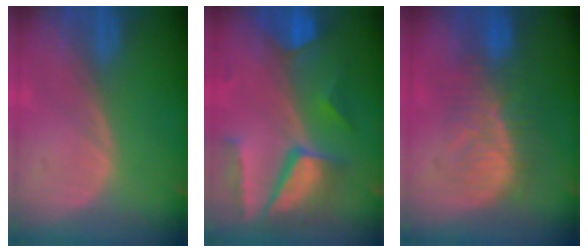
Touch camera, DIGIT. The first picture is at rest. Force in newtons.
{"total": 10.4, "press": 8.8, "slide": 5.5}
{"total": 8.4, "press": 8.2, "slide": 1.9}